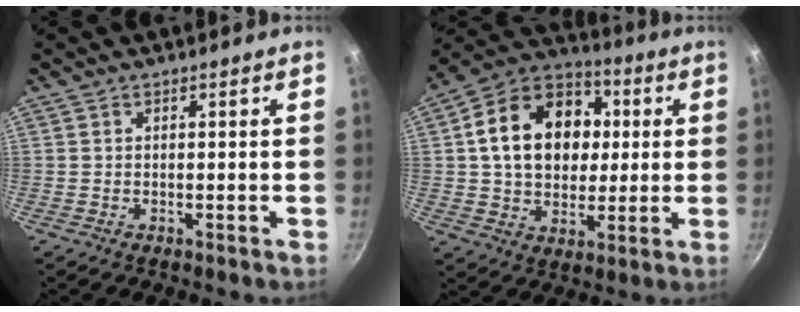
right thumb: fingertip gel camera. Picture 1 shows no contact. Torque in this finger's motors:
{"motor_torque": [-0.81, 1.78, 0.38, -0.19, 0.17]}